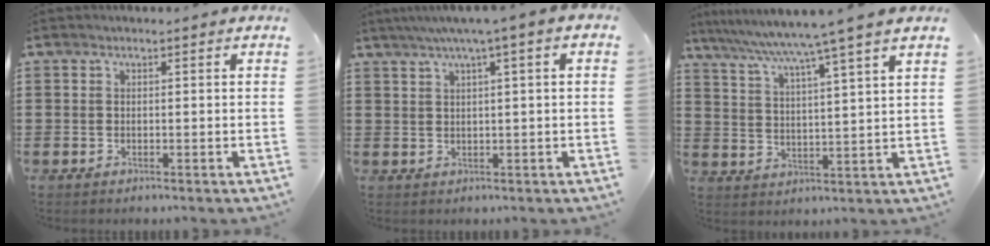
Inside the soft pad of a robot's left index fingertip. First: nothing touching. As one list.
[{"total": 3.4, "force": [1.2, -0.2, 3.2], "torque": [-0.061, -0.002, 0.017]}, {"total": 6.2, "force": [5.1, -1.6, 3.1], "torque": [-0.081, -0.039, 0.079]}]